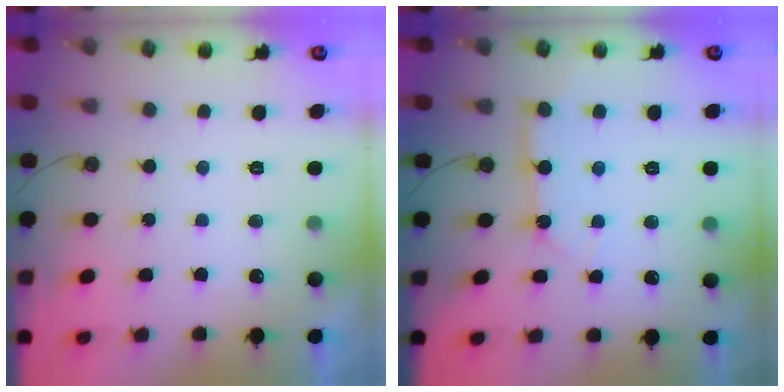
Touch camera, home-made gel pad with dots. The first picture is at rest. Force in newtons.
{"total": 3.4, "press": 3.4, "slide": 0.3}